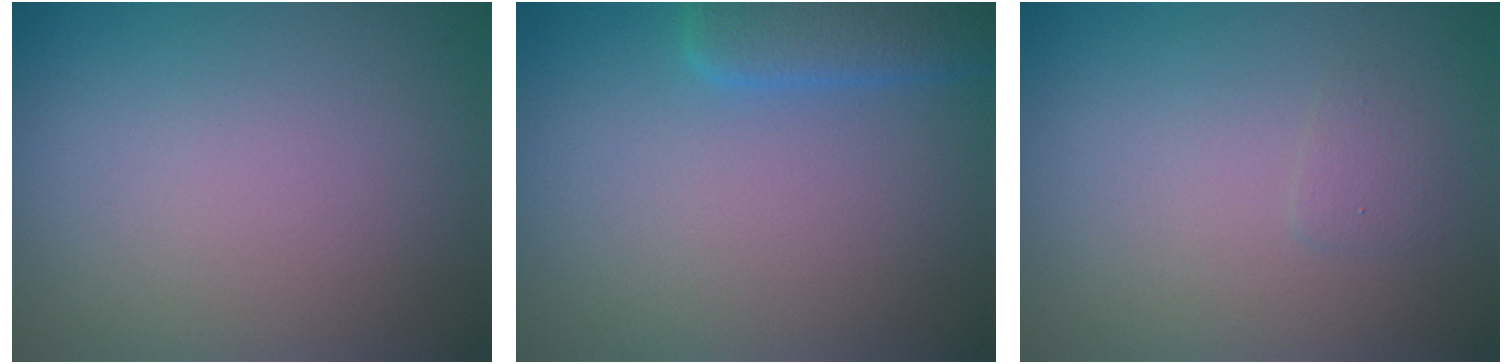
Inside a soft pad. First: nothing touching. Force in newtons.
{"total": 3.8, "press": 3.7, "slide": 0.4}
{"total": 0.7, "press": 0.7, "slide": 0.1}